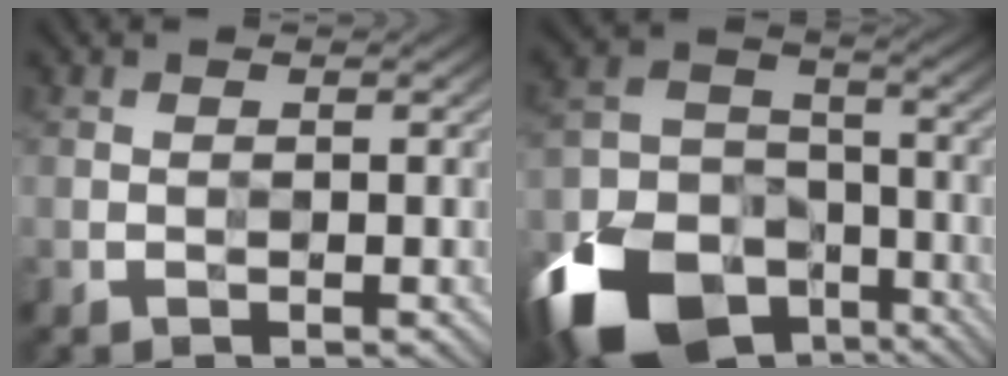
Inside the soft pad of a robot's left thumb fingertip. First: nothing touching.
{"total": 17.9, "force": [-10.4, 11.4, 8.9], "torque": [-0.223, -0.051, -0.181]}